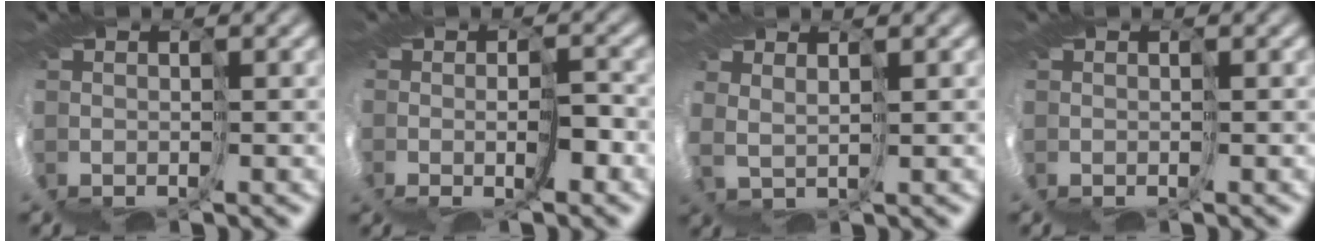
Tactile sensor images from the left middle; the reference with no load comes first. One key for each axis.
{"total": 2.1, "fx": -0.3, "fy": -1.0, "fz": 1.8, "tx": -0.039, "ty": -0.012, "tz": -0.009}
{"total": 2.4, "fx": 2.4, "fy": -0.3, "fz": -0.2, "tx": -0.009, "ty": 0.007, "tz": 0.053}
{"total": 0.0}